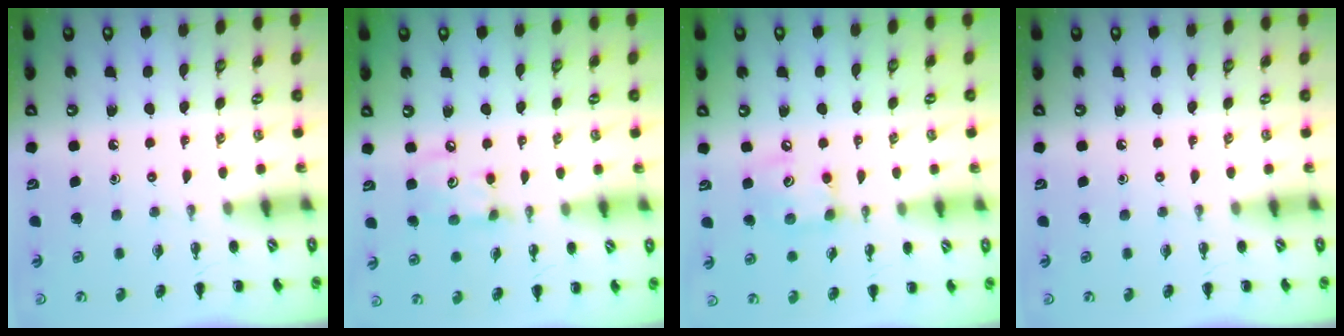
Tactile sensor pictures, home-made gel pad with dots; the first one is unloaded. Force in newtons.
{"total": 5.4, "press": 5.4, "slide": 0.5}
{"total": 7.8, "press": 7.8, "slide": 0.6}
{"total": 0.0}